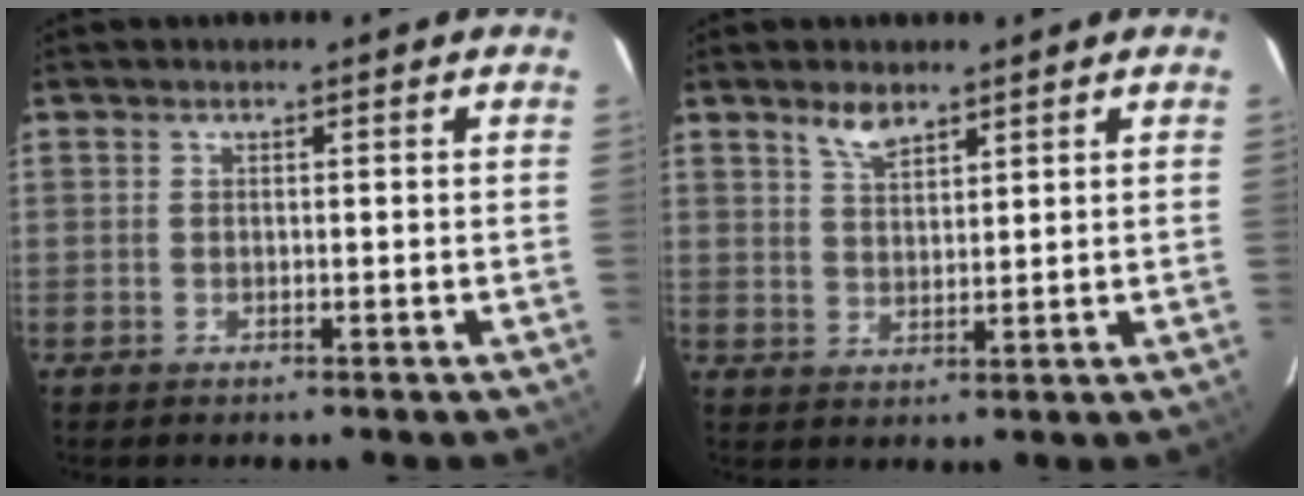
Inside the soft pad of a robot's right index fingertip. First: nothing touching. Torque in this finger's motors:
{"motor_torque": [0.04, 0.03, 0.04, 0.02]}